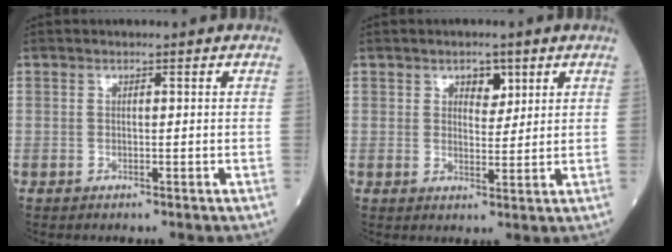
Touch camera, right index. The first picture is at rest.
{"total": 3.3, "force": [1.8, 1.8, 2.0], "torque": [-0.025, 0.002, 0.028]}